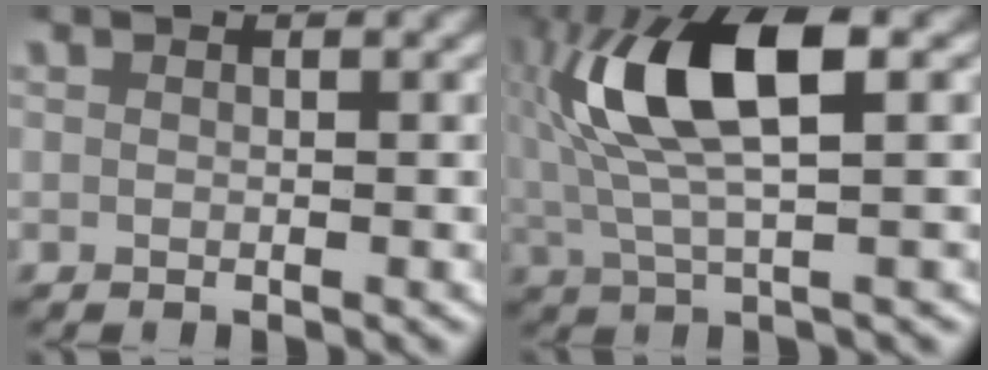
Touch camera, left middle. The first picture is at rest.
{"total": 10.7, "force": [2.0, 4.5, 9.5], "torque": [-0.204, 0.007, 0.035]}